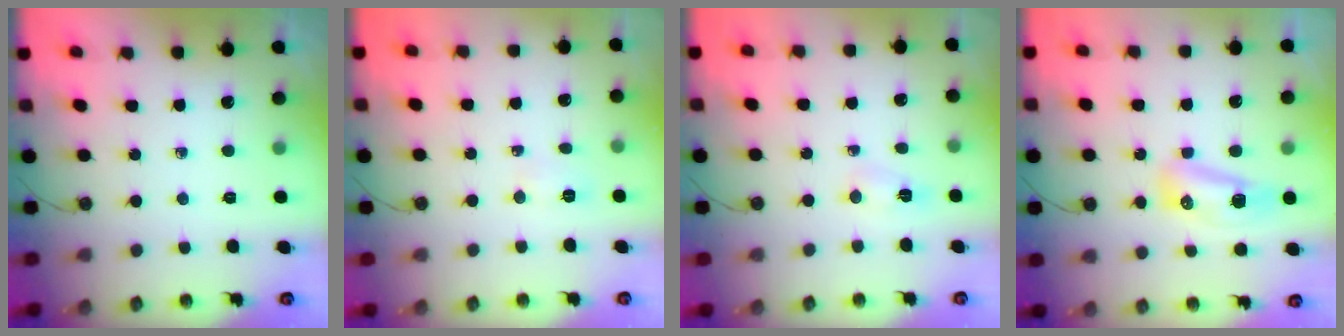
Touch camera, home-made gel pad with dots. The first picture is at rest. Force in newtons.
{"total": 3.3, "press": 3.2, "slide": 0.9}
{"total": 3.8, "press": 3.8, "slide": 0.5}
{"total": 8.6, "press": 8.4, "slide": 1.9}